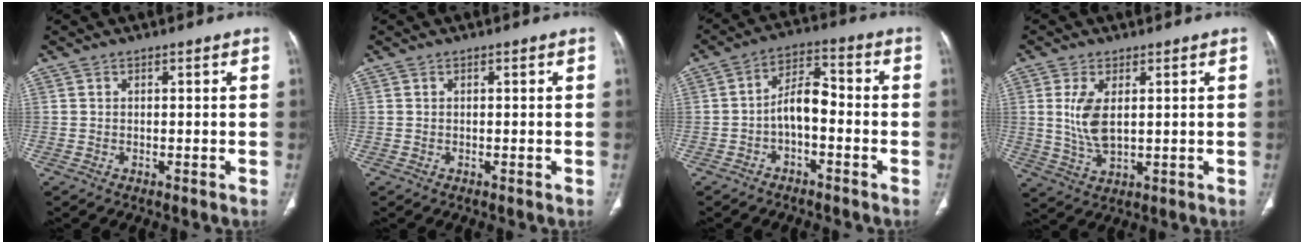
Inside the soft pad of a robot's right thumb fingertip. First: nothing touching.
{"total": 0.0}
{"total": 6.9, "force": [-2.0, 3.5, 5.6], "torque": [-0.091, 0.040, -0.042]}
{"total": 7.1, "force": [1.3, 3.5, 6.1], "torque": [-0.127, -0.012, 0.034]}